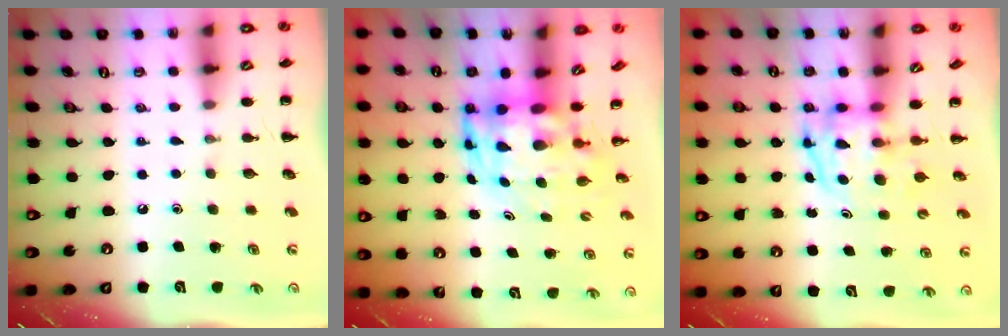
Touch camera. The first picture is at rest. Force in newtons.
{"total": 5.6, "press": 5.3, "slide": 1.8}
{"total": 4.0, "press": 3.9, "slide": 0.7}